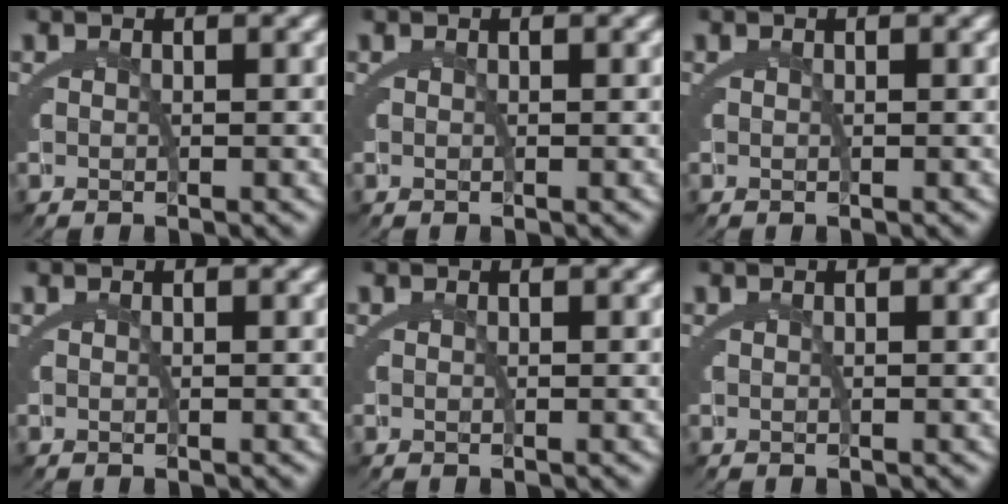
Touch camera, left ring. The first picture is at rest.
{"total": 0.0}
{"total": 0.0}
{"total": 0.0}
{"total": 0.0}
{"total": 0.0}